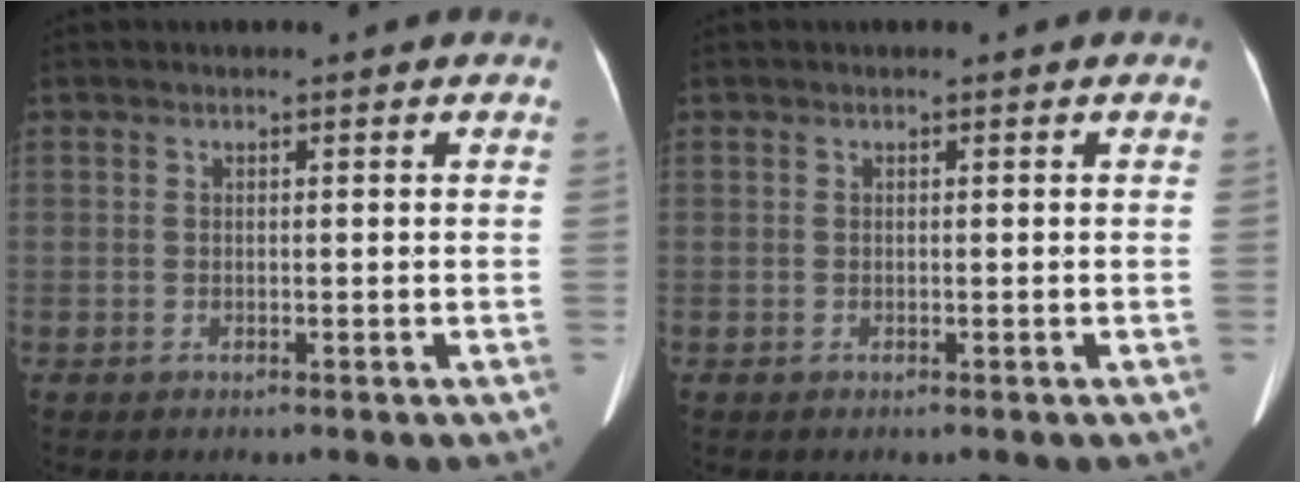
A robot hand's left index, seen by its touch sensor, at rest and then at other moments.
{"total": 0.0}